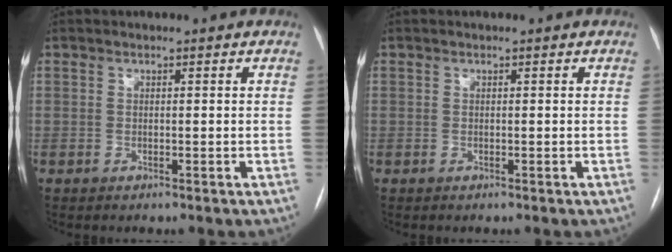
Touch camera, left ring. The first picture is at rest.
{"total": 0.0}